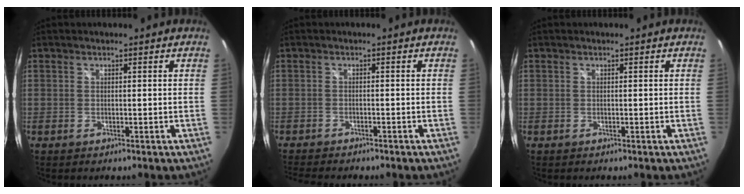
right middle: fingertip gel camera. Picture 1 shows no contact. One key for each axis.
{"total": 5.5, "fx": -5.0, "fy": 0.9, "fz": 2.1, "tx": -0.052, "ty": -0.018, "tz": -0.081}
{"total": 0.0}